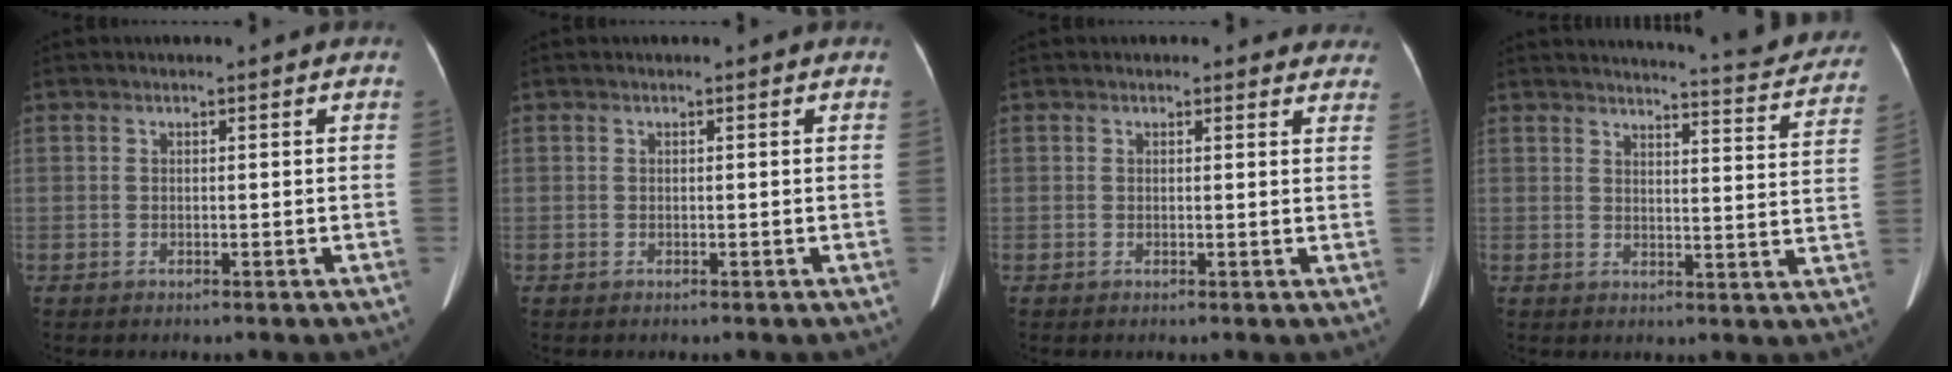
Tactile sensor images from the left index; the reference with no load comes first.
{"total": 0.0}
{"total": 4.4, "force": [4.0, 1.8, 0.5], "torque": [0.017, -0.009, 0.019]}
{"total": 14.7, "force": [14.2, 0.6, 3.7], "torque": [-0.042, -0.068, 0.147]}